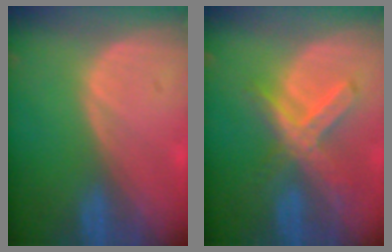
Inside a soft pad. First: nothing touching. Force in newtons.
{"total": 7.5, "press": 6.4, "slide": 3.8}